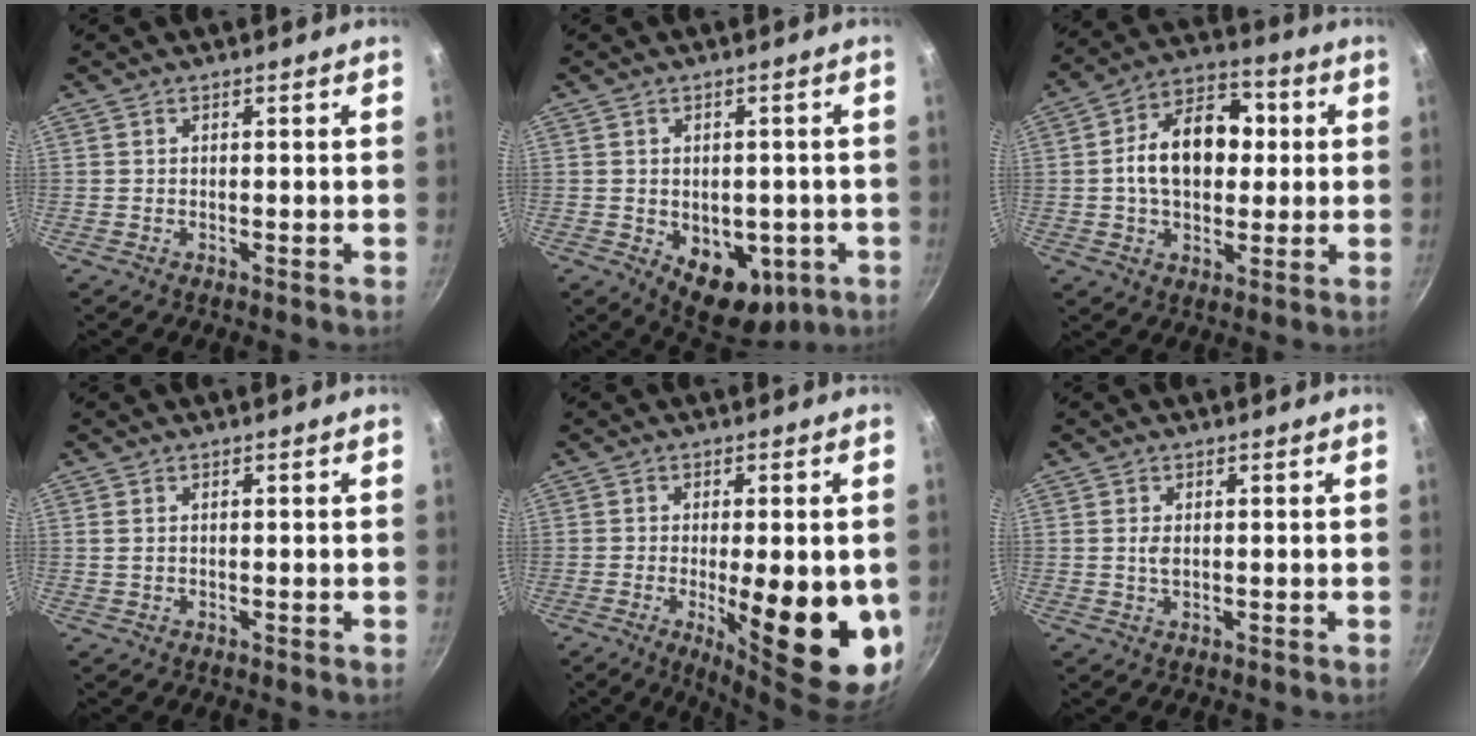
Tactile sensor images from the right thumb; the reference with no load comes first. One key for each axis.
{"total": 12.2, "fx": -4.2, "fy": 7.8, "fz": 8.3, "tx": -0.091, "ty": 0.006, "tz": -0.039}
{"total": 14.8, "fx": 1.1, "fy": 9.7, "fz": 11.1, "tx": -0.152, "ty": 0.023, "tz": 0.009}
{"total": 0.9, "fx": 0.2, "fy": 0.6, "fz": 0.7, "tx": -0.020, "ty": 0.004, "tz": 0.011}
{"total": 18.9, "fx": -4.0, "fy": 6.1, "fz": 17.5, "tx": -0.191, "ty": -0.024, "tz": -0.032}
{"total": 1.7, "fx": 0.2, "fy": 0.9, "fz": 1.4, "tx": -0.029, "ty": -0.002, "tz": 0.008}